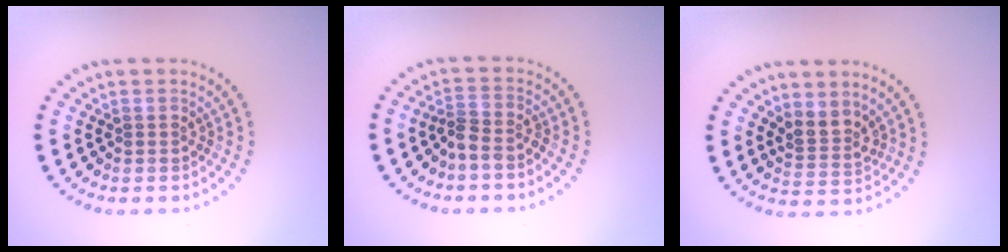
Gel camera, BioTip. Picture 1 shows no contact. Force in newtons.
{"total": 2.0, "press": 1.4, "slide": 1.4}
{"total": 2.4, "press": 1.8, "slide": 1.7}